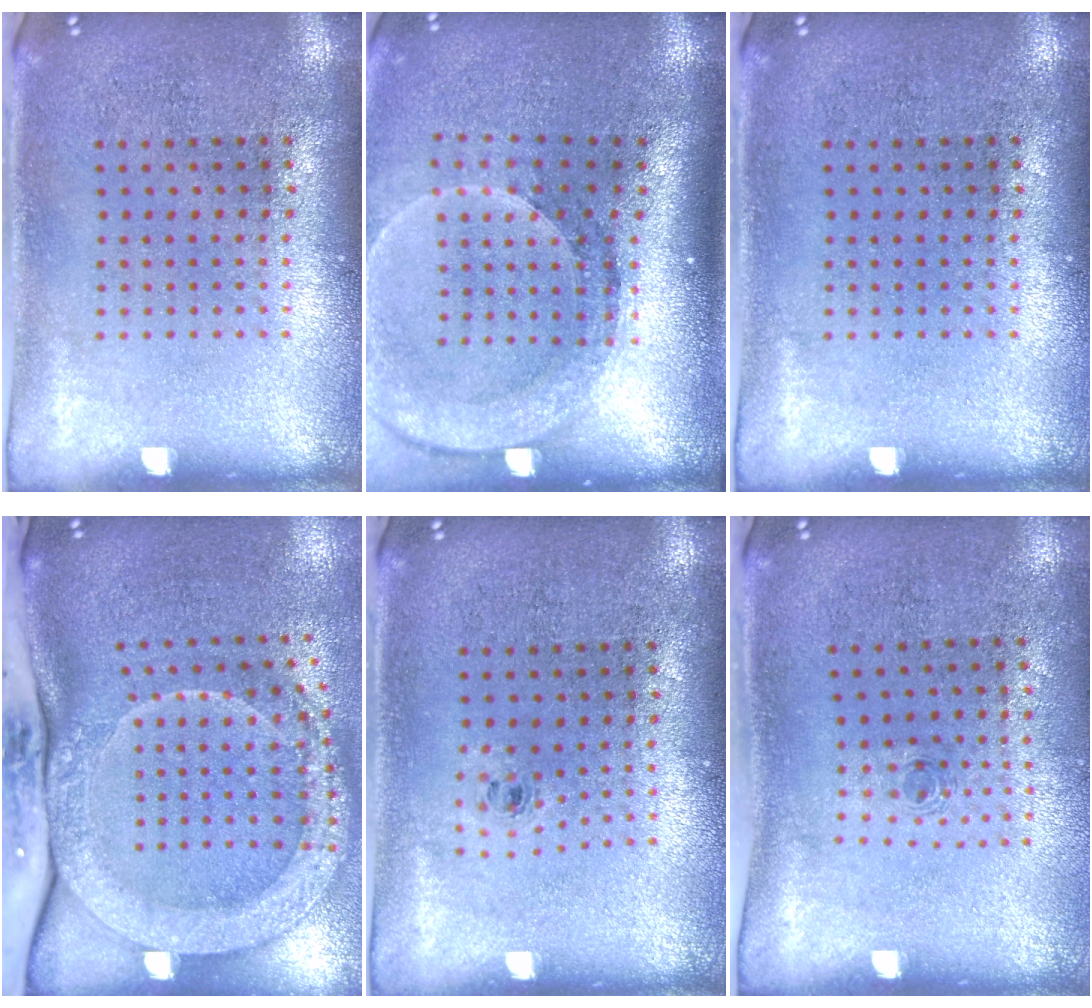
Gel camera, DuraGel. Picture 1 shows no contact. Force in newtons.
{"total": 2.6, "press": 2.0, "slide": 1.6}
{"total": 0.0}
{"total": 3.0, "press": 2.3, "slide": 1.9}
{"total": 0.6, "press": 0.3, "slide": 0.5}
{"total": 0.6, "press": 0.2, "slide": 0.6}